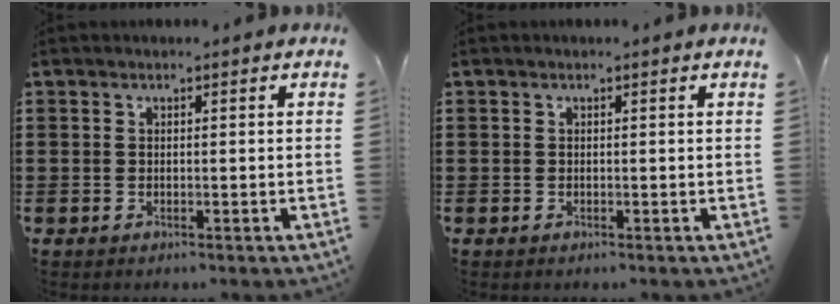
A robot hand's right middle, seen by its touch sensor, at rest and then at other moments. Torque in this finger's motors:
{"motor_torque": [0.02, -0.59, -0.01, 0.00]}